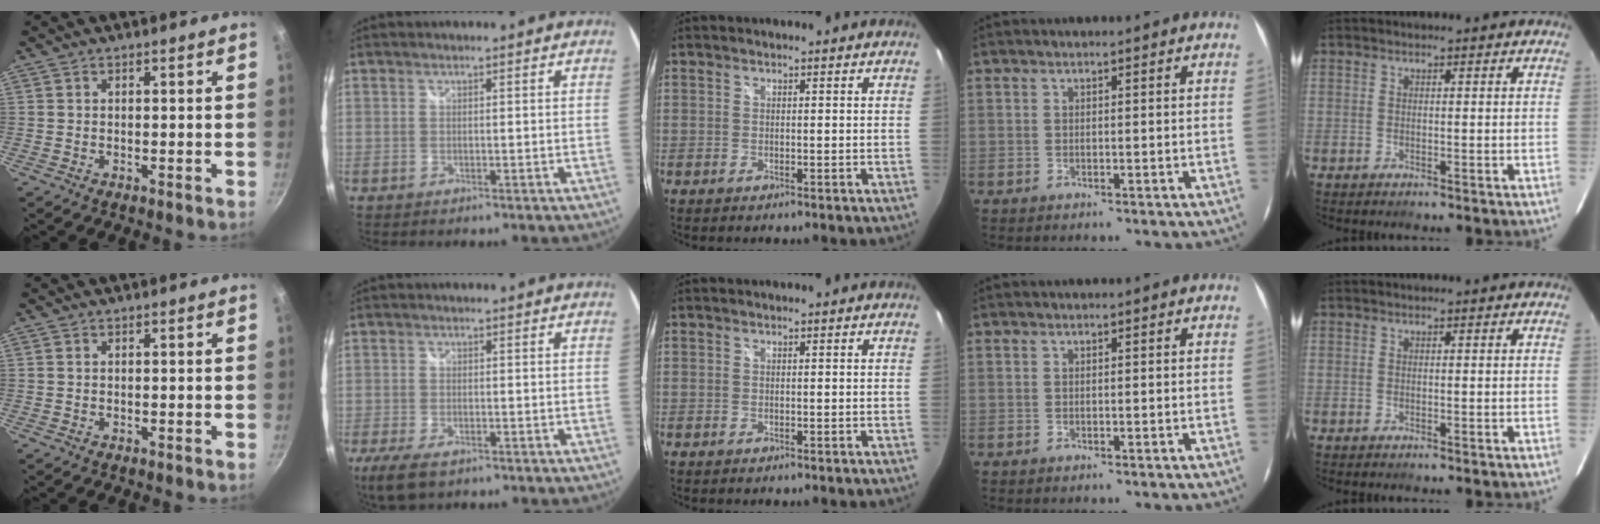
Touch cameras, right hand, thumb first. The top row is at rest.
{"index": {"total": 6.0, "force": [-3.7, 2.6, 4.0], "torque": [-0.093, -0.023, -0.066]}}